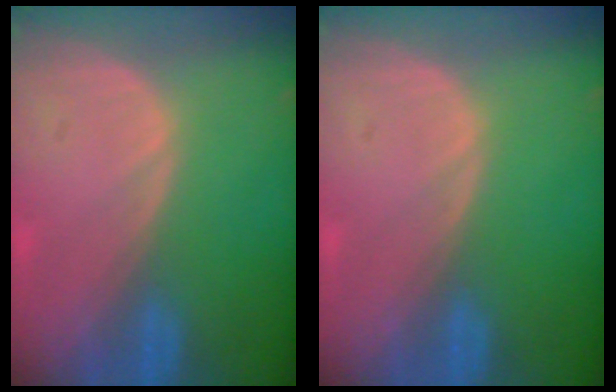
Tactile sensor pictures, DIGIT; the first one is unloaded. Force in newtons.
{"total": 0.0}